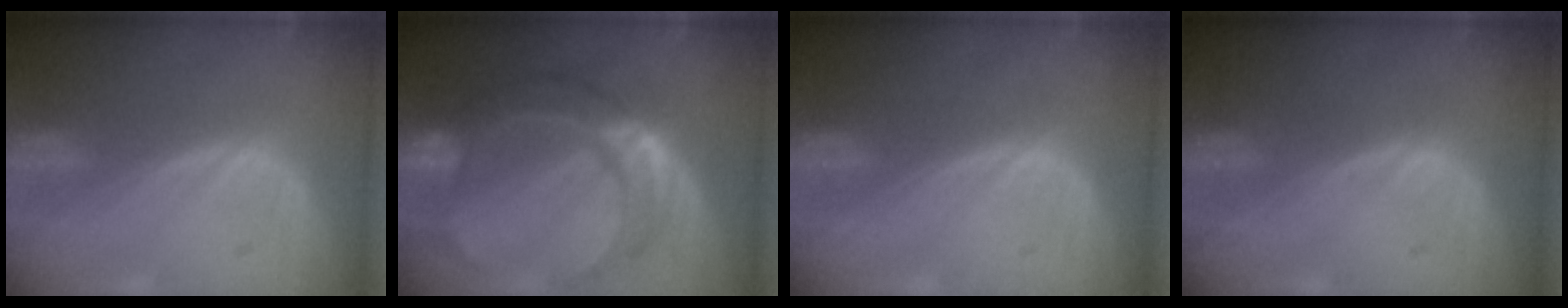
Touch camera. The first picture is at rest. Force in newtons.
{"total": 10.0, "press": 10.0, "slide": 0.9}
{"total": 0.0}
{"total": 0.0}